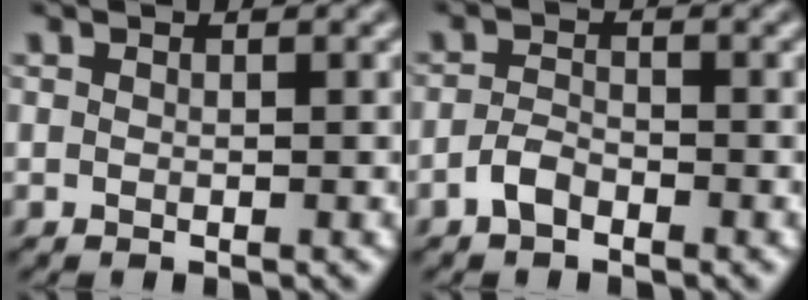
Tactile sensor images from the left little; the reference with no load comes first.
{"total": 1.9, "force": [-1.5, 0.7, 1.0], "torque": [-0.020, 0.005, -0.033]}